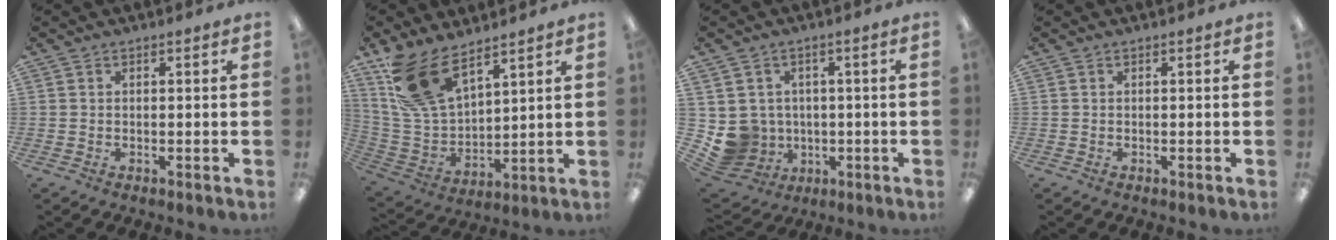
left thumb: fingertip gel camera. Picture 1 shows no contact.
{"total": 16.7, "force": [11.1, 8.5, 9.1], "torque": [-0.198, -0.044, 0.212]}
{"total": 7.3, "force": [-0.5, 7.2, 1.1], "torque": [-0.071, -0.003, 0.002]}
{"total": 0.0}